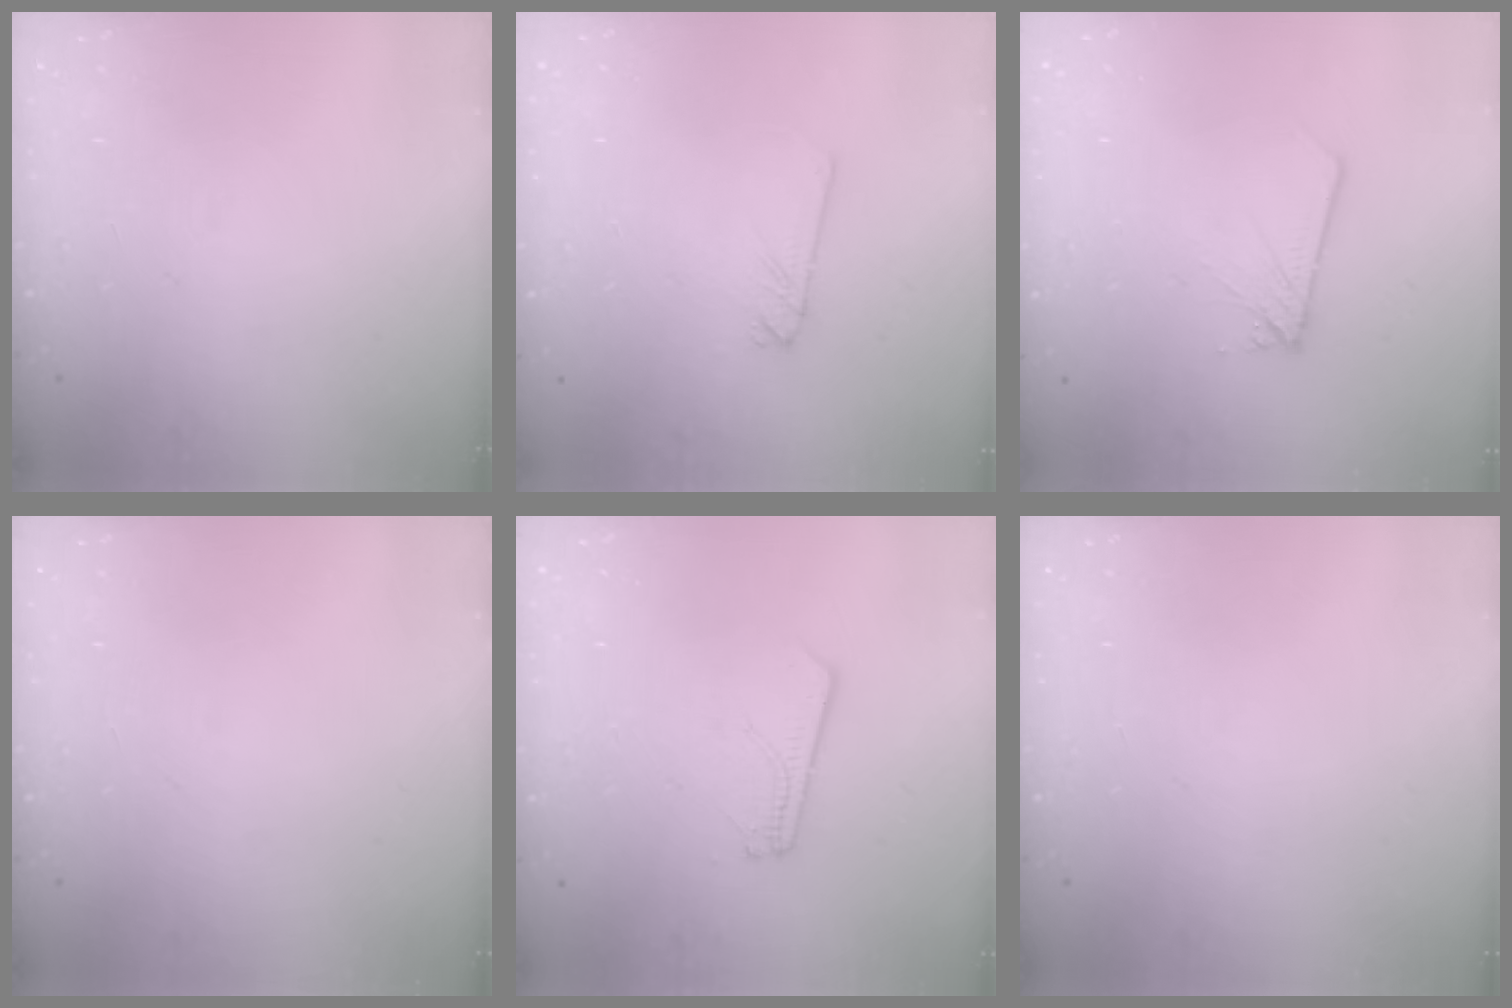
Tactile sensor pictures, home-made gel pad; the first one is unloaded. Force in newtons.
{"total": 0.9, "press": 0.9, "slide": 0.1}
{"total": 1.6, "press": 1.6, "slide": 0.1}
{"total": 0.0}
{"total": 2.5, "press": 2.5, "slide": 0.3}
{"total": 0.0}